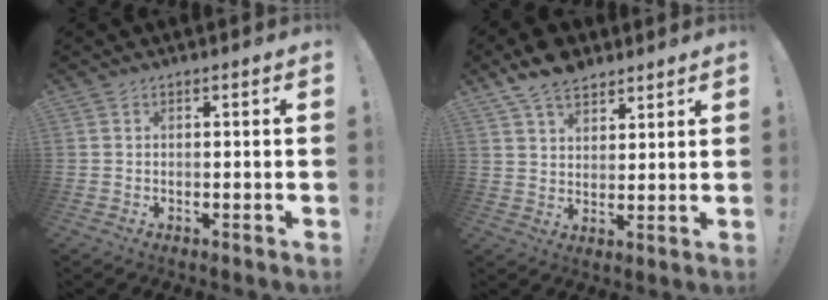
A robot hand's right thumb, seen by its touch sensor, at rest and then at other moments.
{"total": 9.4, "force": [7.2, 4.9, 3.7], "torque": [-0.065, -0.034, 0.138]}